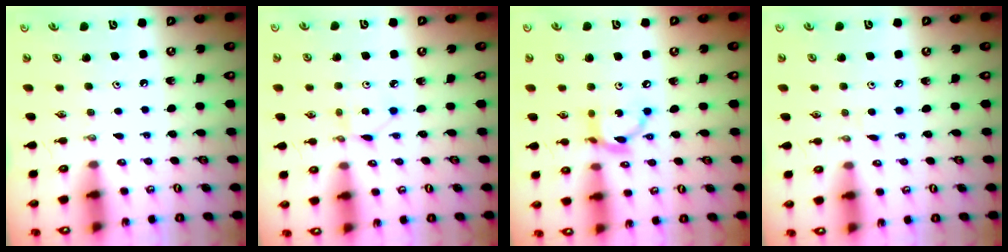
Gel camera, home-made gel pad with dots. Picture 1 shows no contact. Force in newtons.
{"total": 2.4, "press": 2.4, "slide": 0.3}
{"total": 9.1, "press": 9.1, "slide": 0.3}
{"total": 2.1, "press": 2.1, "slide": 0.3}